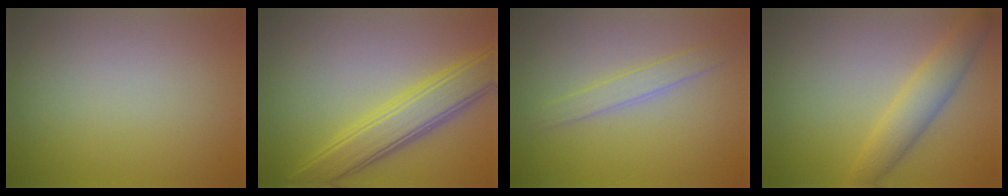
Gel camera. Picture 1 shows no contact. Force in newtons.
{"total": 5.2, "press": 5.2, "slide": 0.2}
{"total": 2.1, "press": 2.1, "slide": 0.1}
{"total": 3.6, "press": 3.6, "slide": 0.0}